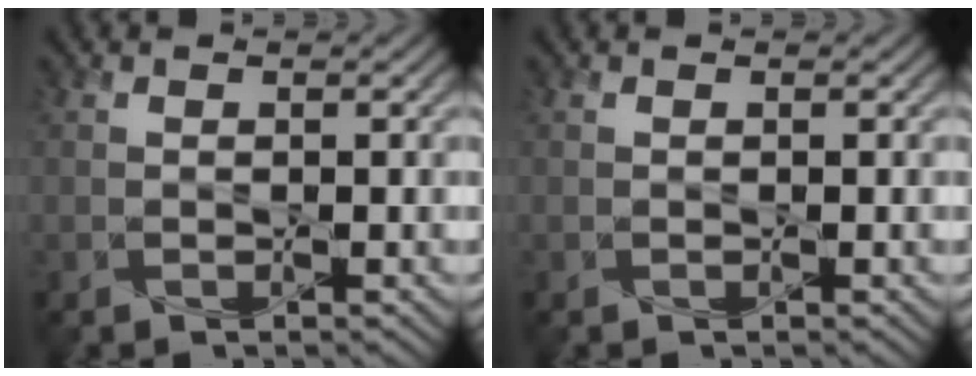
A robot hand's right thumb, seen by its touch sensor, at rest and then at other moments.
{"total": 0.0}